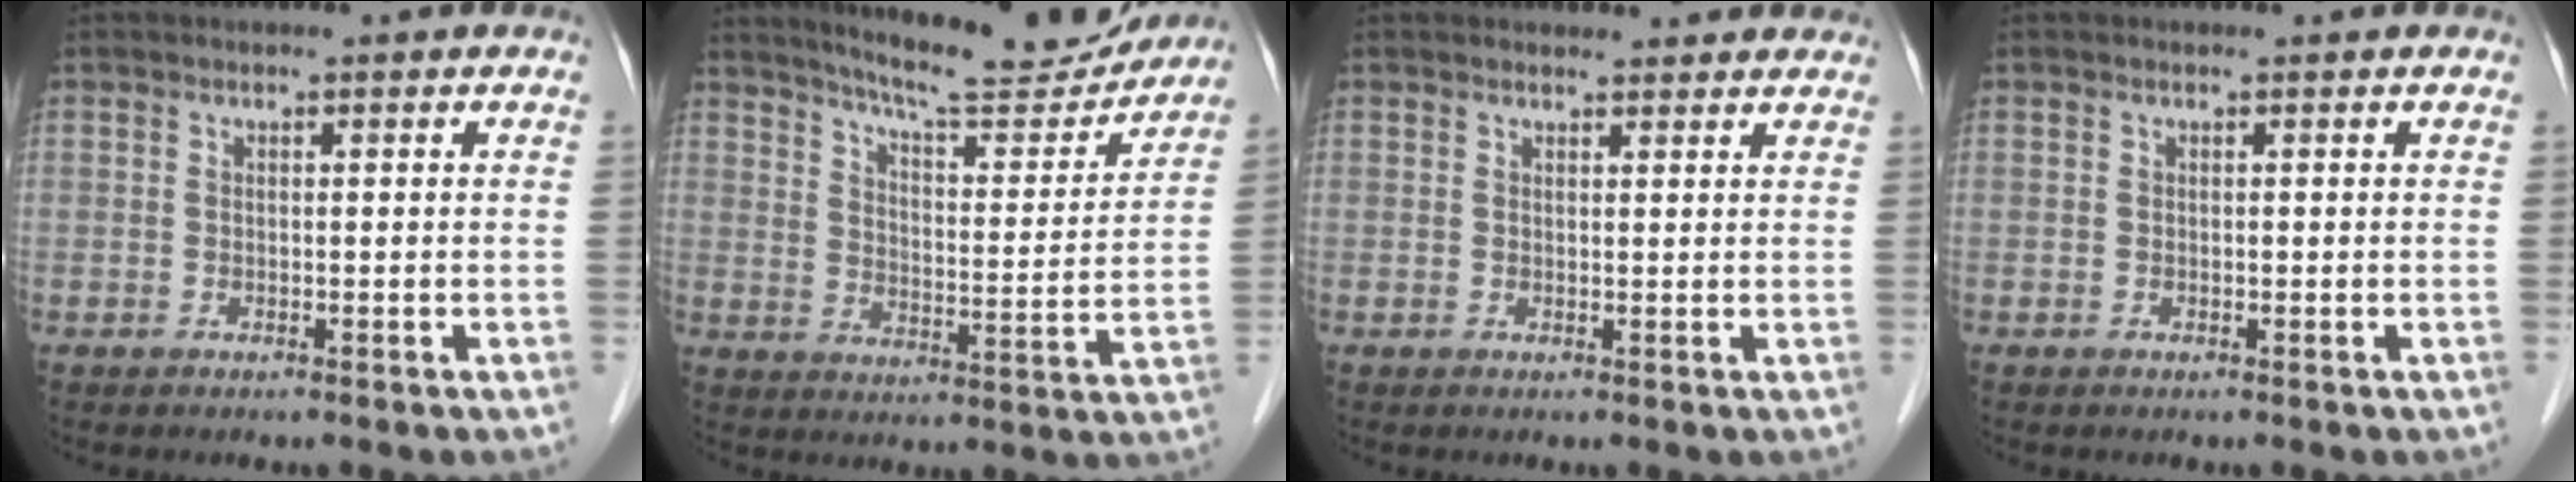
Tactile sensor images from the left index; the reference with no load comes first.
{"total": 15.7, "force": [14.6, 1.6, 5.4], "torque": [-0.084, -0.021, 0.202]}
{"total": 4.3, "force": [4.0, 1.3, 0.7], "torque": [-0.007, 0.011, 0.041]}
{"total": 0.0}